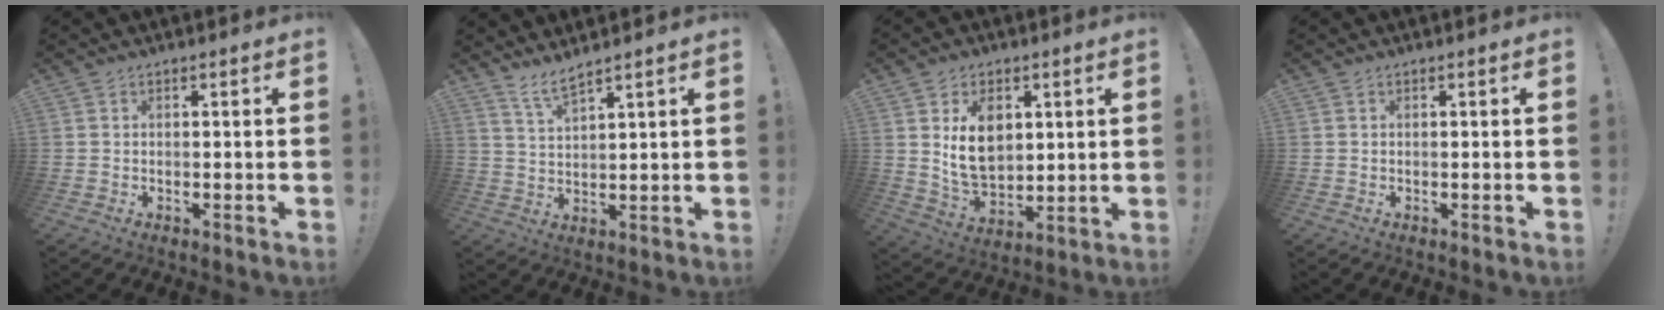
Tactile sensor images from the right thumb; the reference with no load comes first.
{"total": 5.4, "force": [4.5, 0.6, 3.0], "torque": [-0.066, -0.021, 0.080]}
{"total": 12.1, "force": [4.1, 8.5, 7.6], "torque": [-0.123, -0.014, 0.077]}
{"total": 0.0}